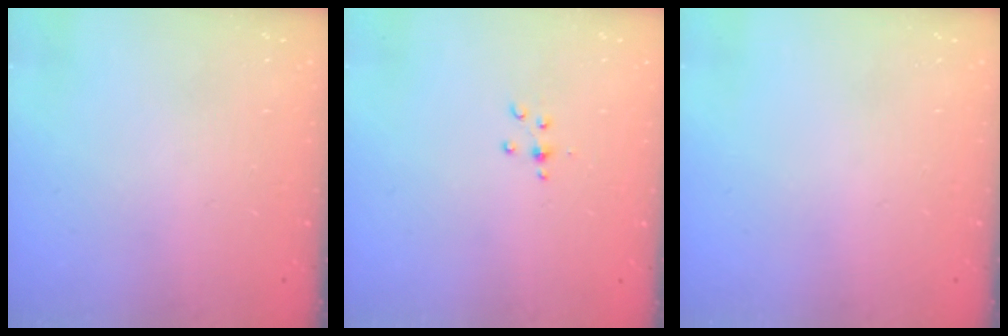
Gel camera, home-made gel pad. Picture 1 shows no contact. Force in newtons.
{"total": 4.0, "press": 3.8, "slide": 1.3}
{"total": 0.0}